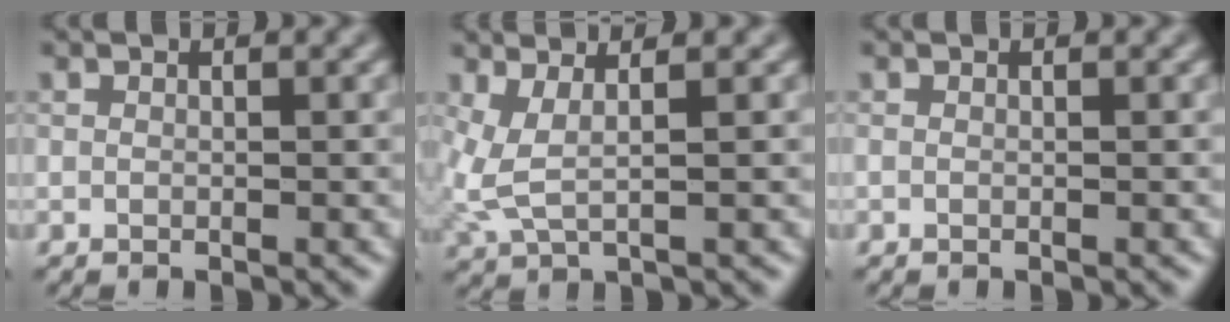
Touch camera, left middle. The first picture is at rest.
{"total": 2.8, "force": [0.7, 0.8, 2.6], "torque": [-0.070, -0.004, 0.015]}
{"total": 0.0}